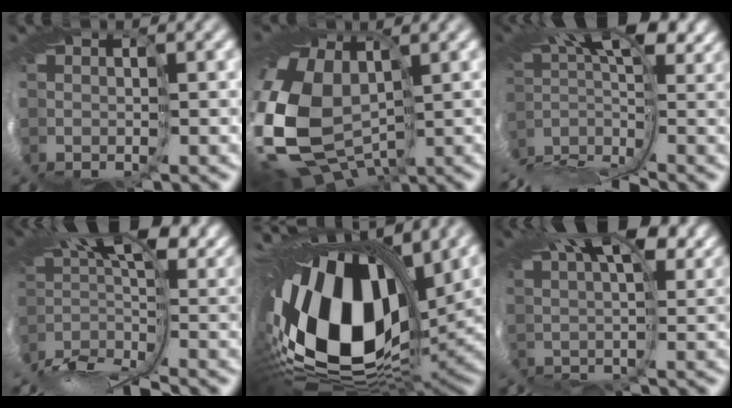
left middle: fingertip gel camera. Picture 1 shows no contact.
{"total": 11.9, "force": [-0.9, 9.0, 7.8], "torque": [-0.227, -0.026, -0.001]}
{"total": 7.4, "force": [-4.7, 2.0, 5.4], "torque": [-0.094, 0.014, -0.098]}
{"total": 7.9, "force": [-3.1, 2.8, 6.7], "torque": [-0.132, 0.011, -0.061]}
{"total": 16.9, "force": [1.5, 10.1, 13.5], "torque": [-0.284, -0.029, 0.026]}
{"total": 8.7, "force": [4.5, 3.0, 6.9], "torque": [-0.084, 0.043, 0.064]}